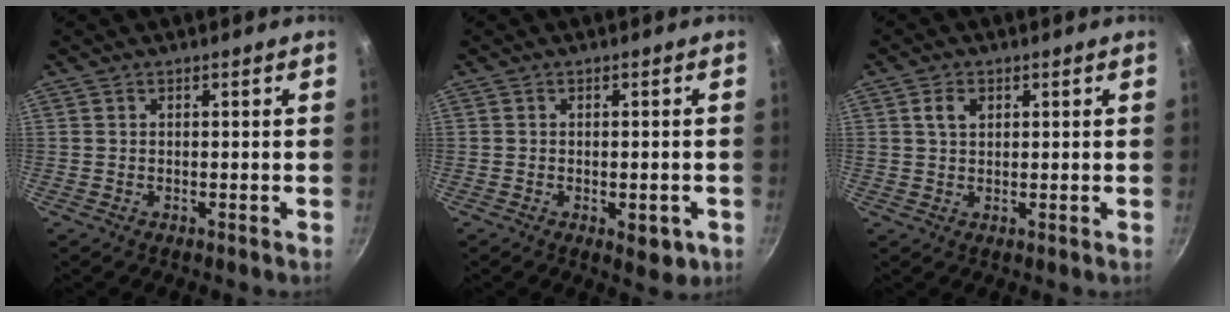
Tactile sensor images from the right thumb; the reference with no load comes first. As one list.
[{"total": 5.0, "force": [-1.7, 2.6, 4.0], "torque": [-0.037, 0.001, -0.017]}, {"total": 3.1, "force": [1.1, 2.1, 1.9], "torque": [-0.025, 0.001, 0.019]}]